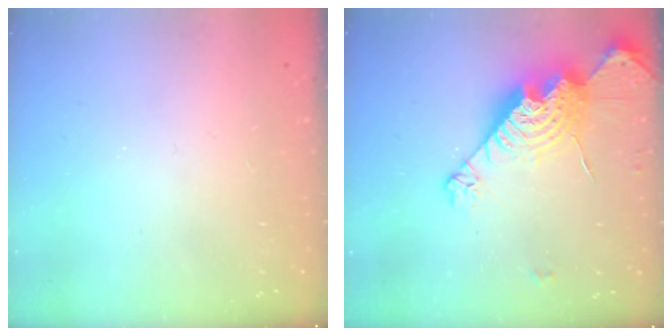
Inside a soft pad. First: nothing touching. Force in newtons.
{"total": 17.5, "press": 17.4, "slide": 1.3}